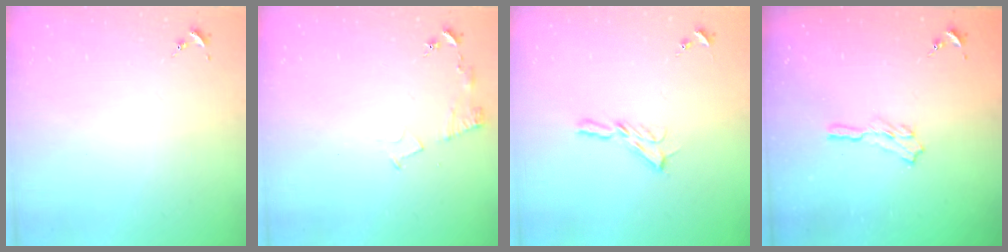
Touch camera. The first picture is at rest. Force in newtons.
{"total": 6.1, "press": 6.1, "slide": 0.7}
{"total": 5.9, "press": 5.9, "slide": 0.5}
{"total": 5.5, "press": 5.5, "slide": 0.6}